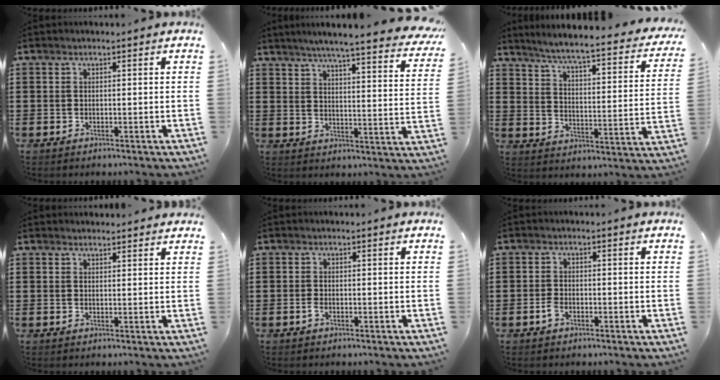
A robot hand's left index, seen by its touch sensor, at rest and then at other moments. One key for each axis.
{"total": 5.3, "fx": 4.5, "fy": -0.7, "fz": 2.6, "tx": -0.070, "ty": -0.032, "tz": 0.071}
{"total": 4.9, "fx": 4.2, "fy": -0.6, "fz": 2.4, "tx": -0.068, "ty": -0.038, "tz": 0.060}
{"total": 1.7, "fx": 1.6, "fy": 0.2, "fz": 0.1, "tx": -0.005, "ty": 0.003, "tz": 0.033}
{"total": 1.0, "fx": -0.4, "fy": 0.3, "fz": 0.8, "tx": -0.026, "ty": -0.006, "tz": -0.009}
{"total": 1.8, "fx": -0.9, "fy": 1.0, "fz": 1.3, "tx": -0.033, "ty": -0.002, "tz": -0.019}